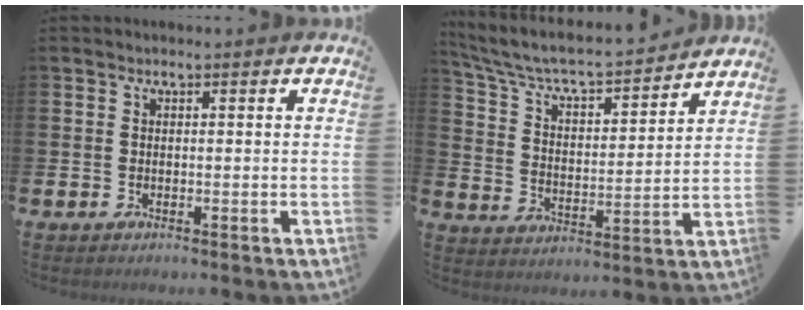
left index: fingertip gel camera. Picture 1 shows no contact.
{"total": 7.0, "force": [6.4, 1.3, 2.4], "torque": [-0.080, -0.048, 0.106]}